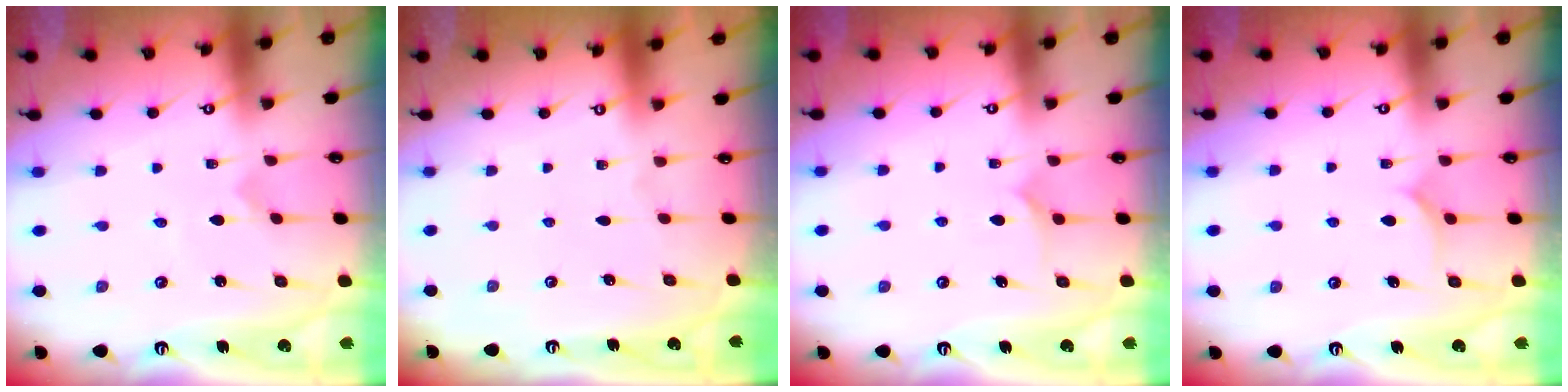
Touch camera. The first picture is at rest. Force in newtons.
{"total": 0.0}
{"total": 5.6, "press": 5.6, "slide": 0.1}
{"total": 7.2, "press": 7.2, "slide": 0.3}